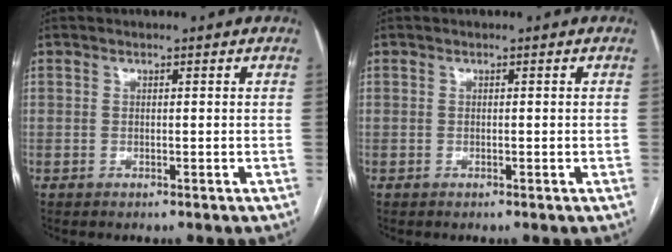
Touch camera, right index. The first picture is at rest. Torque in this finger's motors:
{"motor_torque": [-0.74, 1.25, 0.05, 0.00]}